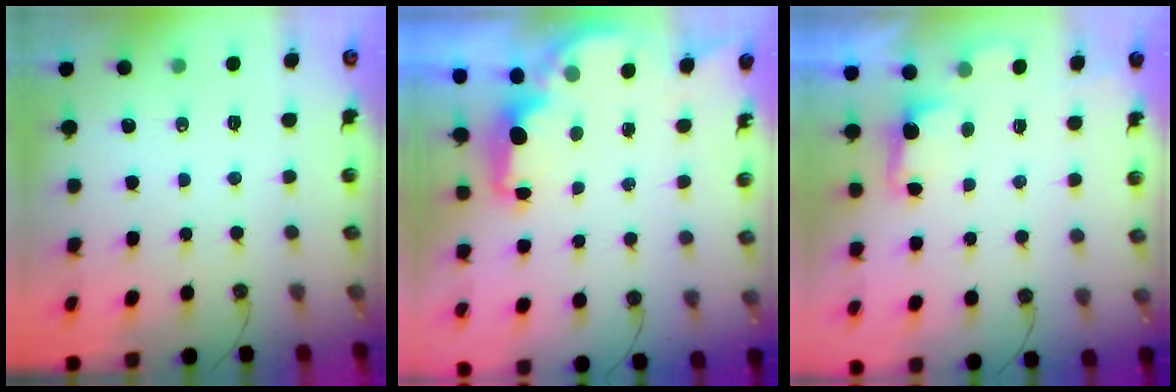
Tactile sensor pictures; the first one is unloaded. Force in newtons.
{"total": 2.7, "press": 2.6, "slide": 0.9}
{"total": 1.4, "press": 1.1, "slide": 0.8}